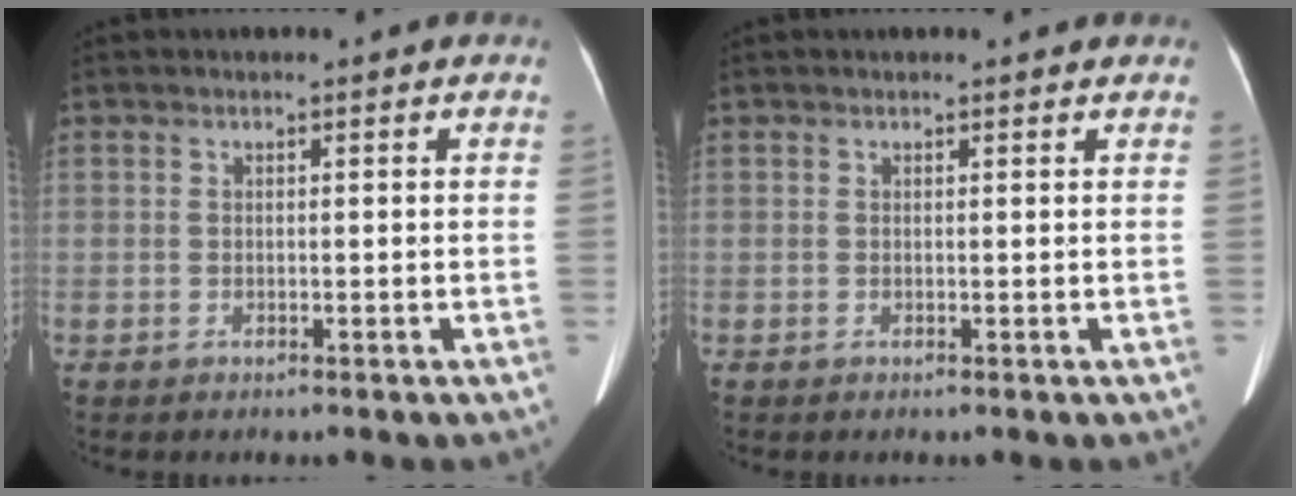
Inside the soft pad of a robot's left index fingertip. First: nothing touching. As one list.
[{"total": 2.8, "force": [2.6, 0.6, 1.0], "torque": [-0.010, 0.002, 0.024]}]